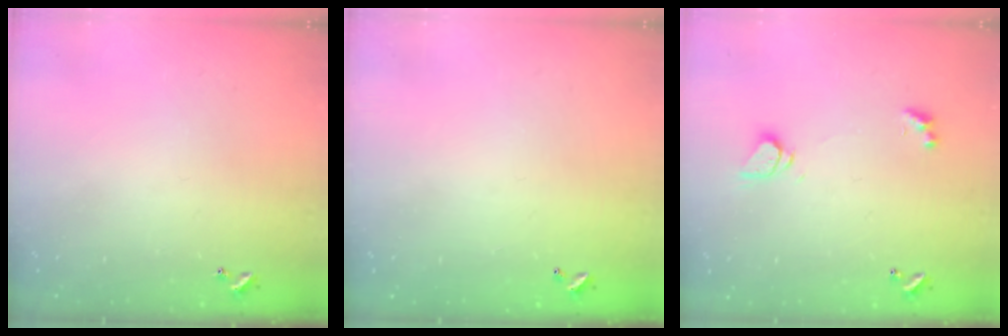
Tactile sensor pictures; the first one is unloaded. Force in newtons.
{"total": 3.0, "press": 3.0, "slide": 0.1}
{"total": 1.8, "press": 1.8, "slide": 0.4}